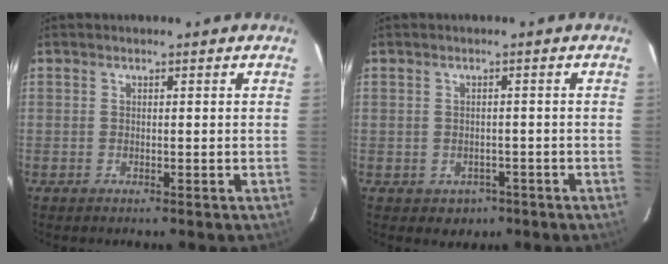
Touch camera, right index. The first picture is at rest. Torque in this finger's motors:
{"motor_torque": [0.06, -0.04, -0.04, -0.04]}